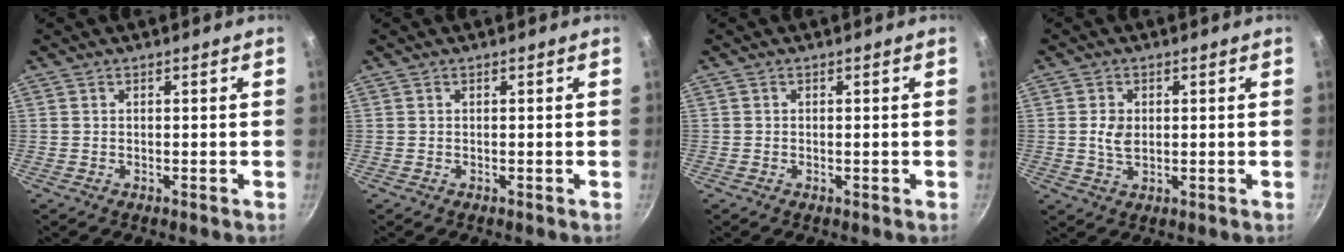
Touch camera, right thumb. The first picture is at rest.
{"total": 0.0}
{"total": 0.5, "force": [-0.1, 0.3, 0.4], "torque": [-0.005, 0.002, -0.003]}
{"total": 4.0, "force": [0.4, 2.7, 2.8], "torque": [-0.047, -0.004, 0.008]}